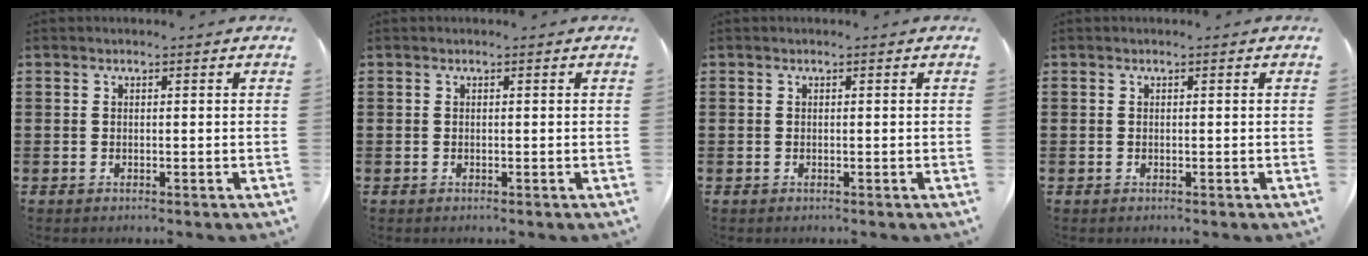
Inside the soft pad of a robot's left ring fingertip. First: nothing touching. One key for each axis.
{"total": 0.0}
{"total": 0.0}
{"total": 0.0}